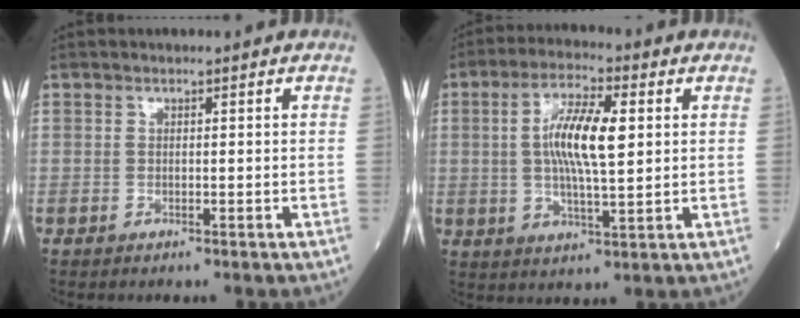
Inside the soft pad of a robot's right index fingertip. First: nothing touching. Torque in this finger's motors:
{"motor_torque": [1.15, 0.76, 0.21, 0.07]}